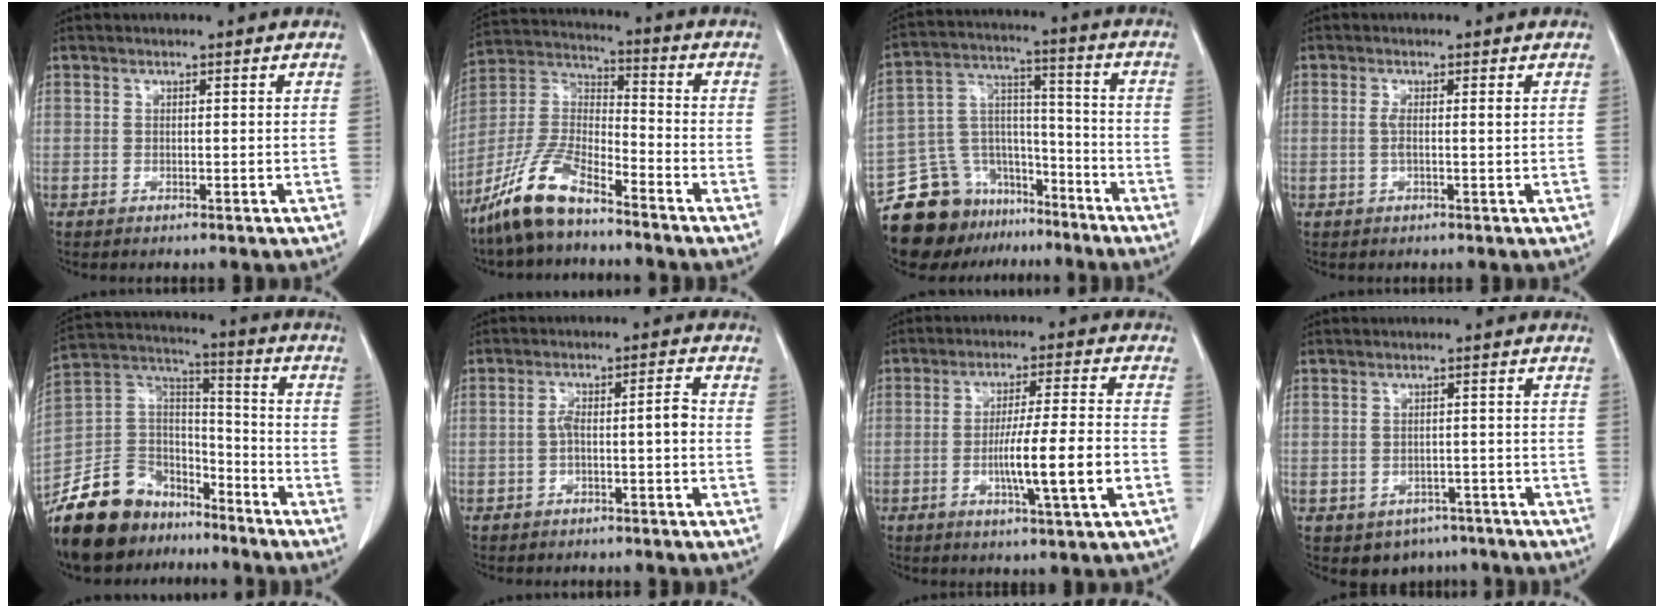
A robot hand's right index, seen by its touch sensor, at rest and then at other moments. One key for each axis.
{"total": 12.0, "fx": -9.2, "fy": 2.9, "fz": 7.1, "tx": -0.160, "ty": 0.002, "tz": -0.182}
{"total": 15.6, "fx": -12.1, "fy": 8.9, "fz": 4.3, "tx": -0.079, "ty": 0.067, "tz": -0.207}
{"total": 1.6, "fx": 0.2, "fy": 0.1, "fz": 1.6, "tx": -0.032, "ty": 0.002, "tz": 0.005}
{"total": 15.9, "fx": -12.2, "fy": 8.8, "fz": 4.8, "tx": -0.102, "ty": 0.057, "tz": -0.219}
{"total": 4.1, "fx": -1.1, "fy": 0.7, "fz": 3.9, "tx": -0.066, "ty": 0.022, "tz": -0.013}
{"total": 10.3, "fx": -3.0, "fy": -0.3, "fz": 9.9, "tx": -0.170, "ty": -0.004, "tz": -0.051}
{"total": 5.1, "fx": -3.6, "fy": 3.6, "fz": 0.6, "tx": 0.004, "ty": 0.013, "tz": -0.041}